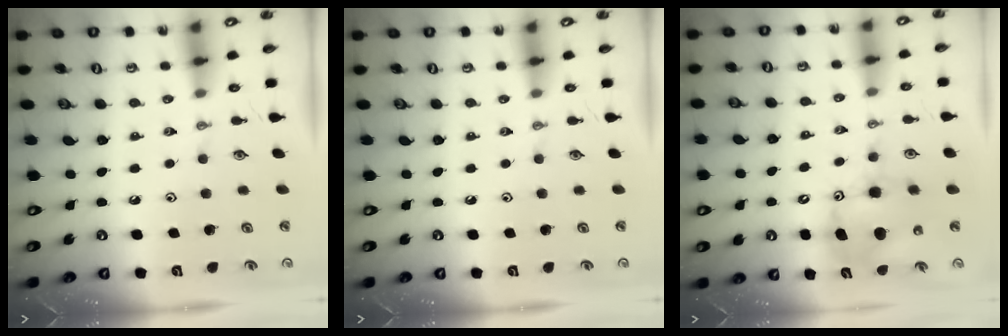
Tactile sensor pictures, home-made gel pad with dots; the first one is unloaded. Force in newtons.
{"total": 0.0}
{"total": 9.1, "press": 9.0, "slide": 0.6}